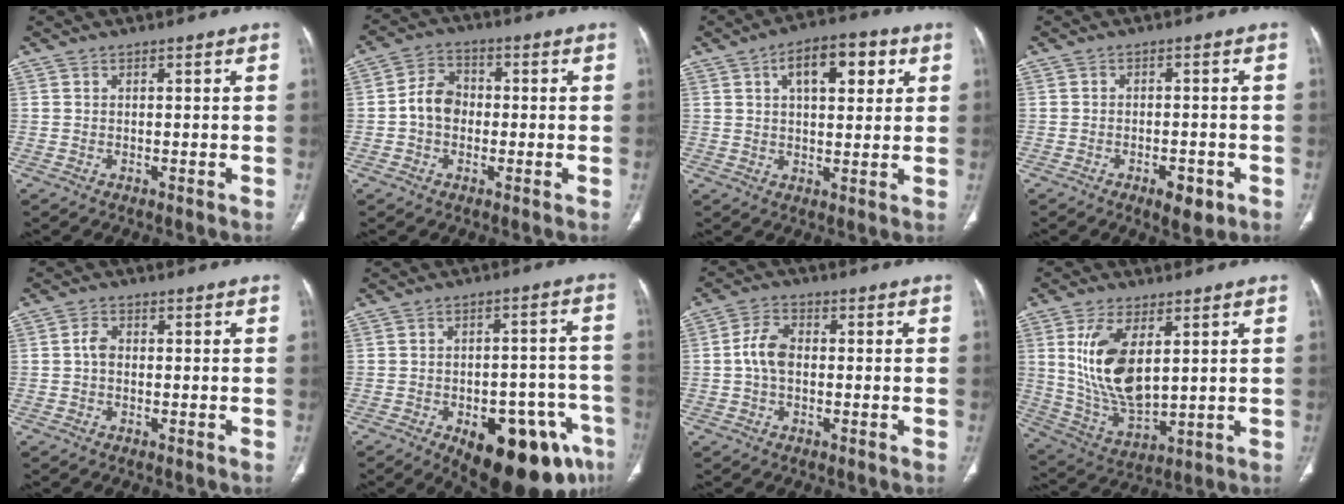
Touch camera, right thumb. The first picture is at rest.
{"total": 6.3, "force": [-0.7, 5.0, 3.8], "torque": [-0.050, 0.021, -0.024]}
{"total": 11.1, "force": [4.1, 5.3, 8.8], "torque": [-0.105, 0.006, 0.061]}
{"total": 4.7, "force": [-2.4, 2.2, 3.5], "torque": [-0.040, 0.007, -0.028]}
{"total": 2.2, "force": [-0.2, 1.6, 1.5], "torque": [-0.024, 0.006, -0.009]}
{"total": 20.0, "force": [-9.9, 9.2, 14.8], "torque": [-0.137, 0.048, -0.119]}
{"total": 5.3, "force": [-0.3, 3.4, 4.1], "torque": [-0.080, 0.014, -0.013]}
{"total": 14.3, "force": [3.8, 6.9, 12.0], "torque": [-0.230, -0.025, 0.089]}